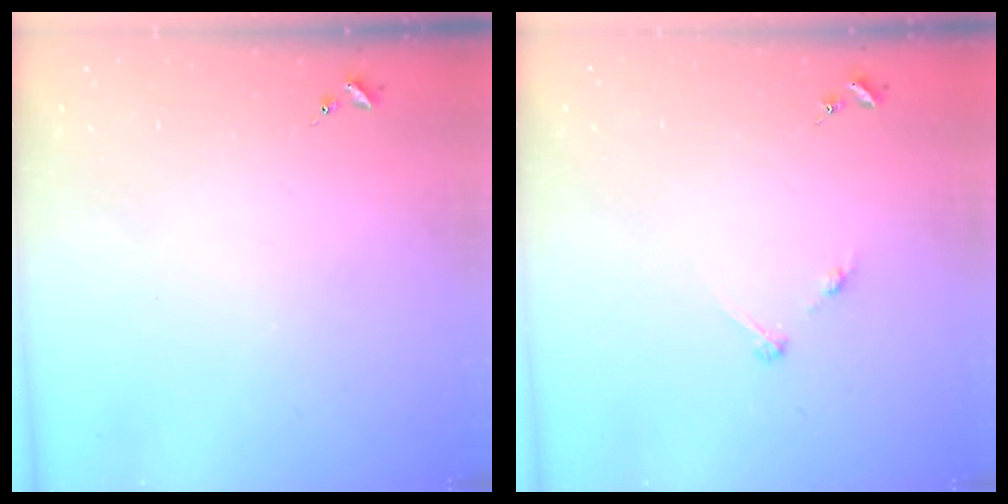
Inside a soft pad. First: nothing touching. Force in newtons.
{"total": 2.8, "press": 2.8, "slide": 0.3}